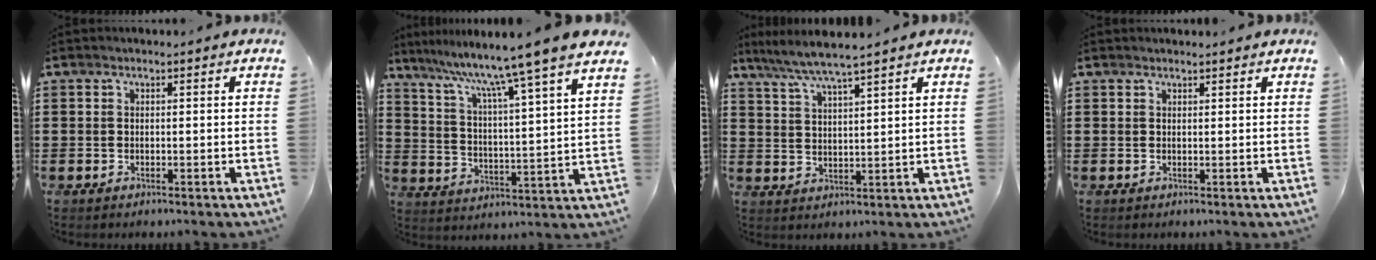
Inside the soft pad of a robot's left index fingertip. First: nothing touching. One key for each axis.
{"total": 9.1, "fx": 7.6, "fy": -2.0, "fz": 4.6, "tx": -0.110, "ty": -0.061, "tz": 0.113}
{"total": 5.1, "fx": 4.5, "fy": -0.6, "fz": 2.4, "tx": -0.060, "ty": -0.021, "tz": 0.077}
{"total": 0.8, "fx": 0.8, "fy": 0.0, "fz": 0.1, "tx": -0.003, "ty": 0.000, "tz": 0.015}